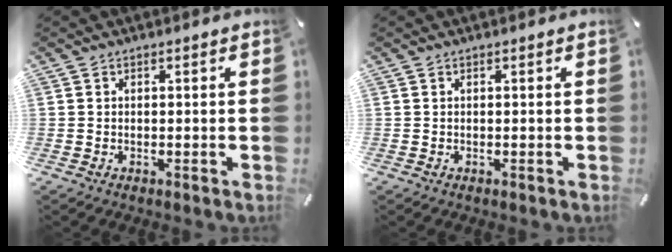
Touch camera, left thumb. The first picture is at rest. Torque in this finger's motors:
{"motor_torque": [-0.21, 0.23, -0.01, -0.24, 0.09]}